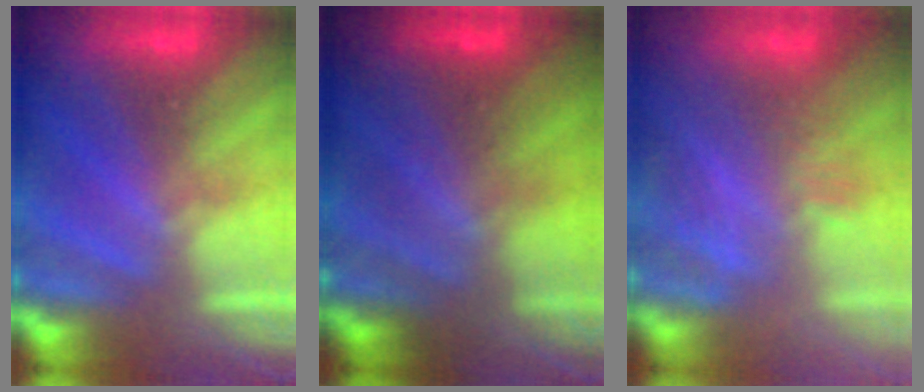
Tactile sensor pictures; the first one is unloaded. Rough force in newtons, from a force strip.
{"total": 7.8}
{"total": 2.9}